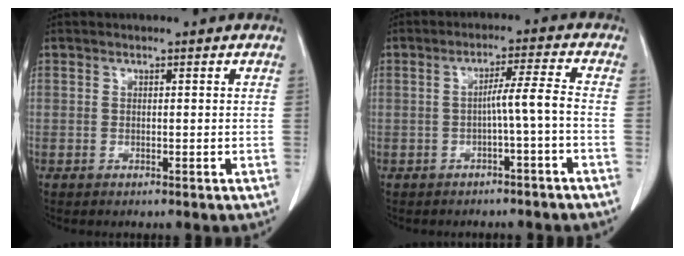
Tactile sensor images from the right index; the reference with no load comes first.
{"total": 4.3, "force": [-1.5, -0.8, 3.9], "torque": [-0.064, 0.010, -0.022]}